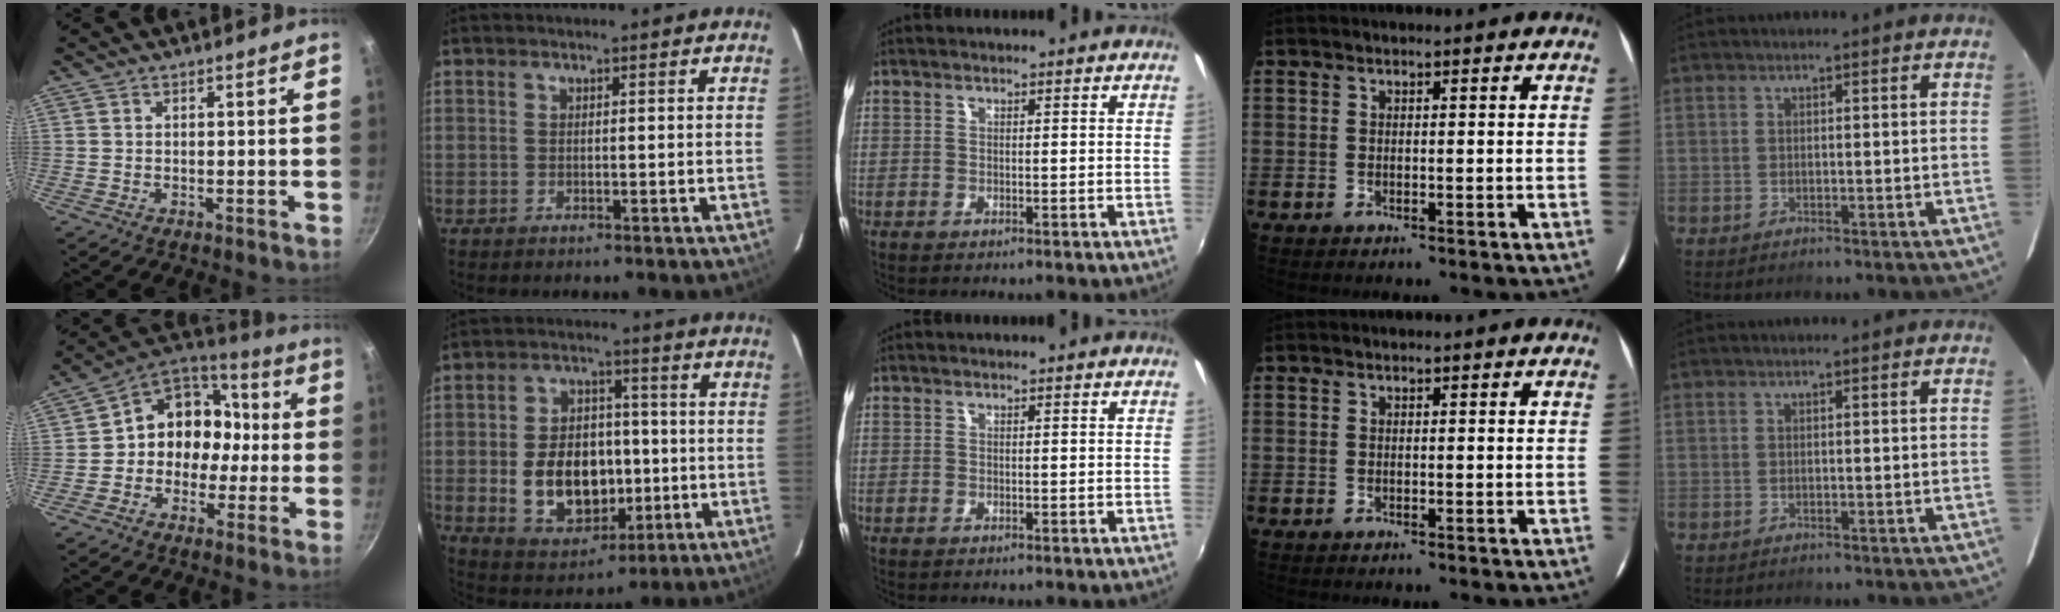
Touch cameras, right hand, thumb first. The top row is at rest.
{"thumb": {"total": 13.1, "force": [-1.5, 11.2, 6.5], "torque": [-0.045, 0.054, -0.041]}, "index": {"total": 14.0, "force": [-2.1, 10.1, 9.5], "torque": [-0.197, 0.012, -0.008]}}